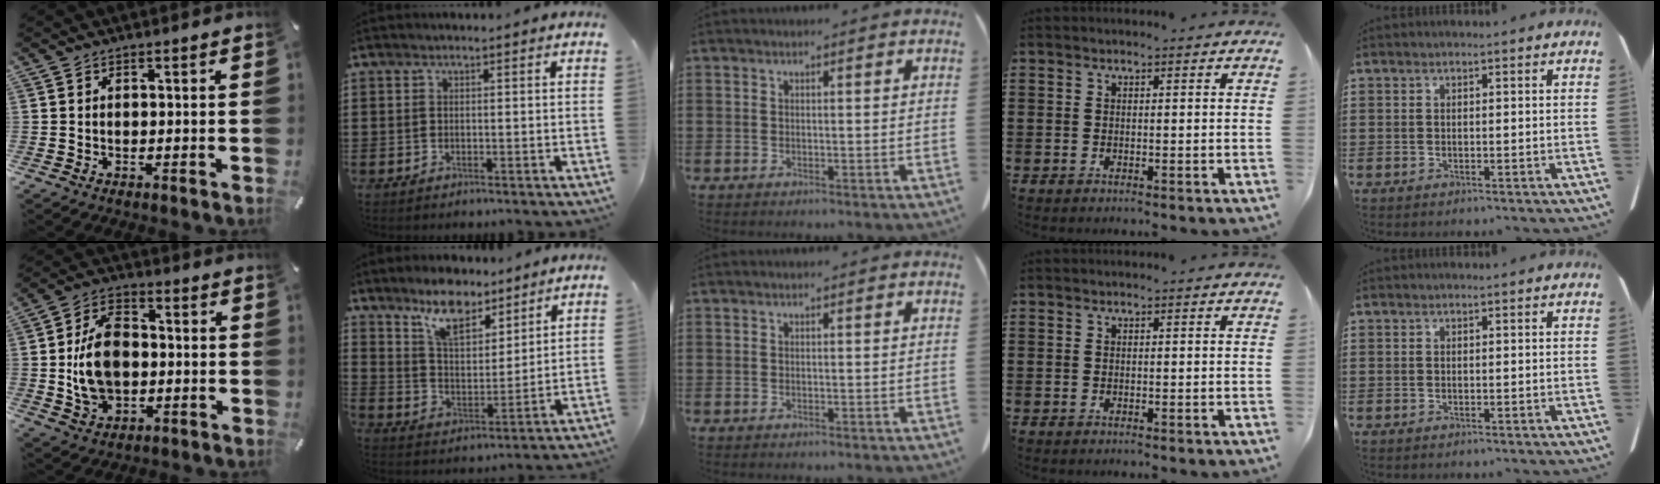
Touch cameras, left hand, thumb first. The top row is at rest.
{"thumb": {"total": 12.9, "force": [-0.5, 9.4, 8.9], "torque": [-0.171, 0.011, -0.009]}, "index": {"total": 8.6, "force": [7.2, 2.9, 3.6], "torque": [-0.081, -0.022, 0.133]}}